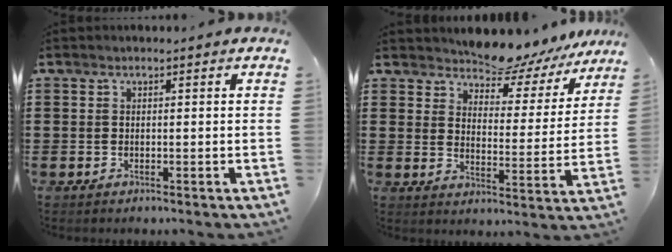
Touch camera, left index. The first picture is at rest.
{"total": 6.9, "force": [6.9, 0.4, 0.8], "torque": [-0.032, -0.057, 0.121]}